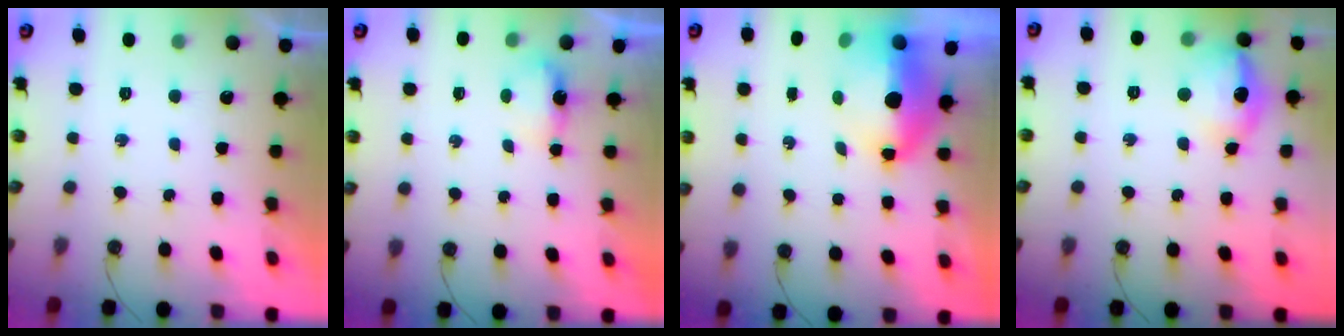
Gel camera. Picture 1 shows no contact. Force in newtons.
{"total": 6.0, "press": 3.6, "slide": 4.9}
{"total": 14.7, "press": 9.3, "slide": 11.4}
{"total": 13.7, "press": 13.6, "slide": 1.0}